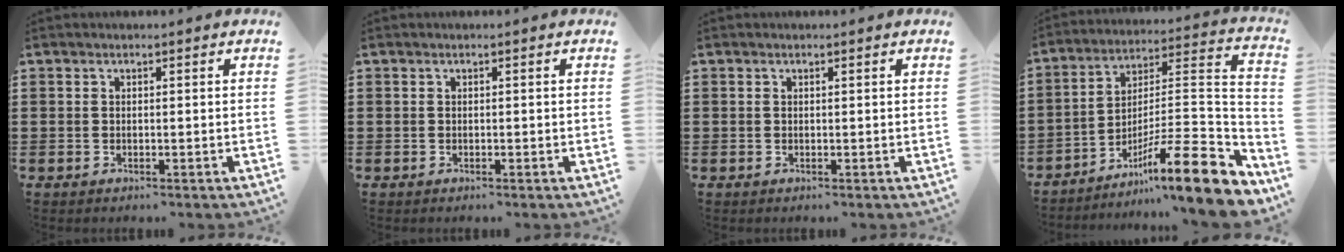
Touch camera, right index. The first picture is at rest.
{"total": 0.0}
{"total": 0.0}
{"total": 14.0, "force": [-8.8, 1.8, 10.7], "torque": [-0.148, 0.014, -0.154]}